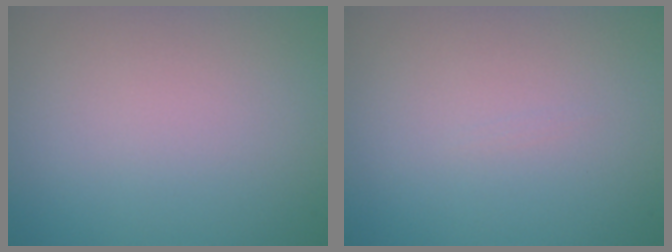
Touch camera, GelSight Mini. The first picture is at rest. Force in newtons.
{"total": 0.0}